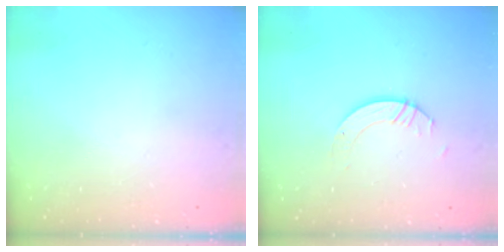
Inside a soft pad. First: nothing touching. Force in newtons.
{"total": 4.0, "press": 4.0, "slide": 0.3}